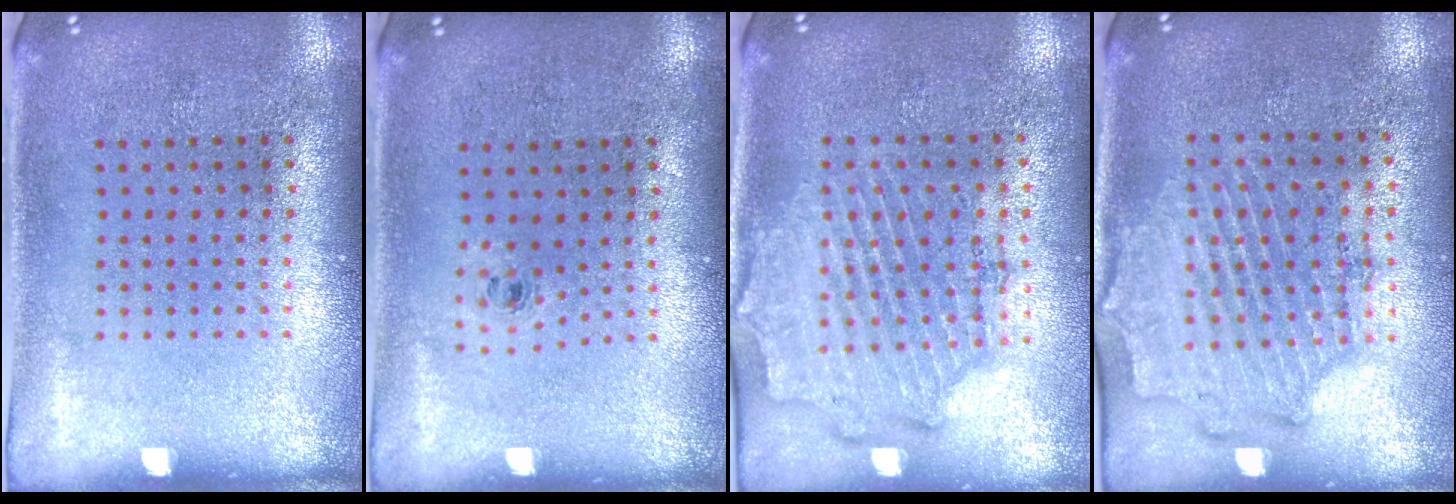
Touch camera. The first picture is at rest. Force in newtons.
{"total": 0.6, "press": 0.3, "slide": 0.5}
{"total": 1.9, "press": 1.7, "slide": 0.8}
{"total": 1.8, "press": 1.6, "slide": 0.7}